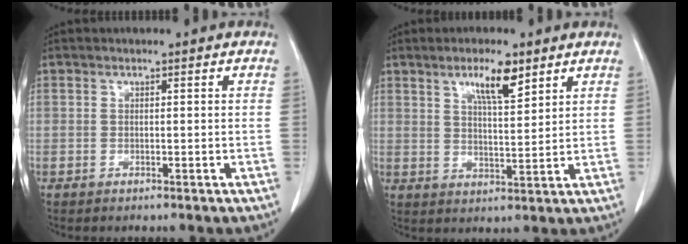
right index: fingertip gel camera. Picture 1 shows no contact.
{"total": 6.5, "force": [4.1, 1.3, 5.0], "torque": [-0.089, -0.001, 0.071]}